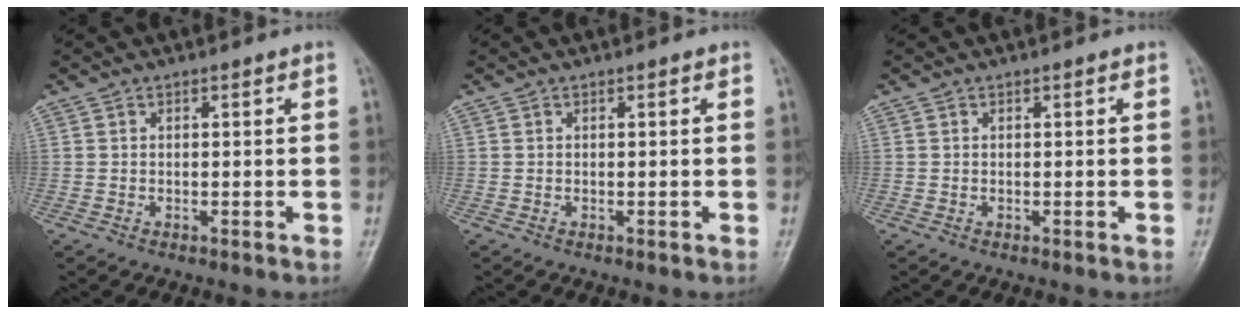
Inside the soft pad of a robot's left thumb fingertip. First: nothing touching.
{"total": 0.0}
{"total": 0.0}